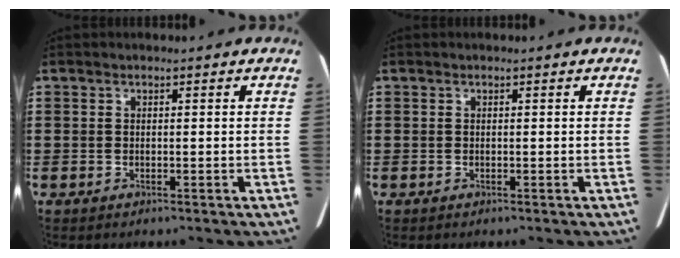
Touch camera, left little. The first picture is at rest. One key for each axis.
{"total": 0.0}